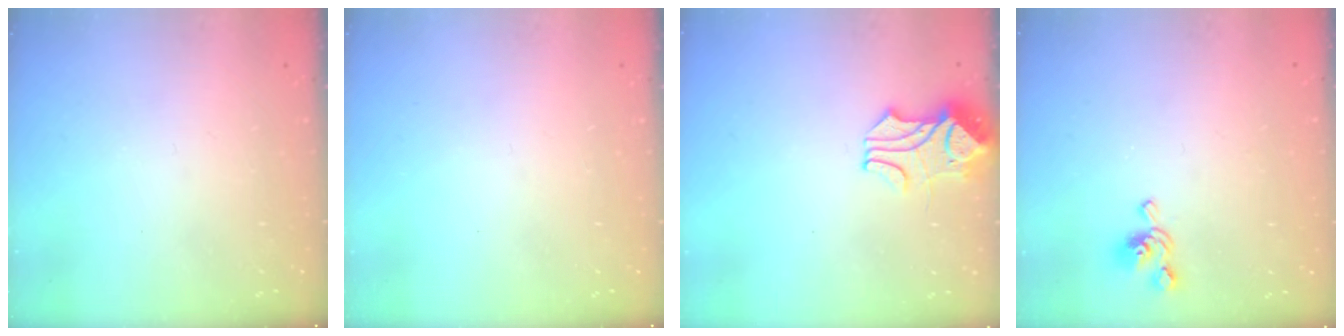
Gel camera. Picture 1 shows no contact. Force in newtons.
{"total": 0.0}
{"total": 1.9, "press": 1.5, "slide": 1.1}
{"total": 2.8, "press": 2.6, "slide": 0.8}